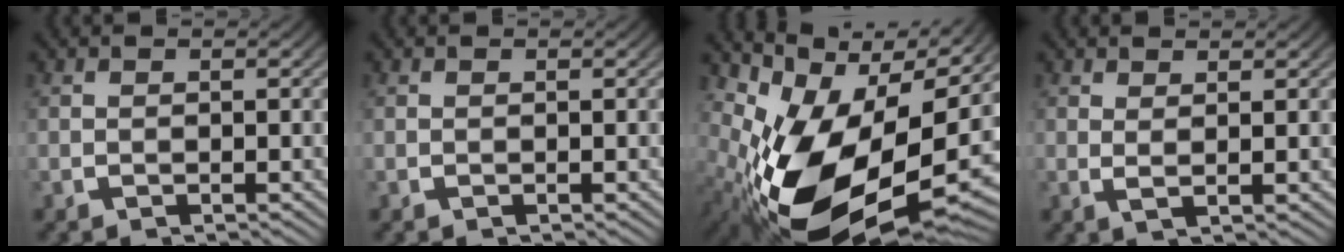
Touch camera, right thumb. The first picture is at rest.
{"total": 0.0}
{"total": 20.2, "force": [-1.8, 11.6, 16.4], "torque": [-0.300, -0.067, 0.006]}
{"total": 1.4, "force": [1.0, 0.1, 1.0], "torque": [-0.021, -0.007, 0.023]}